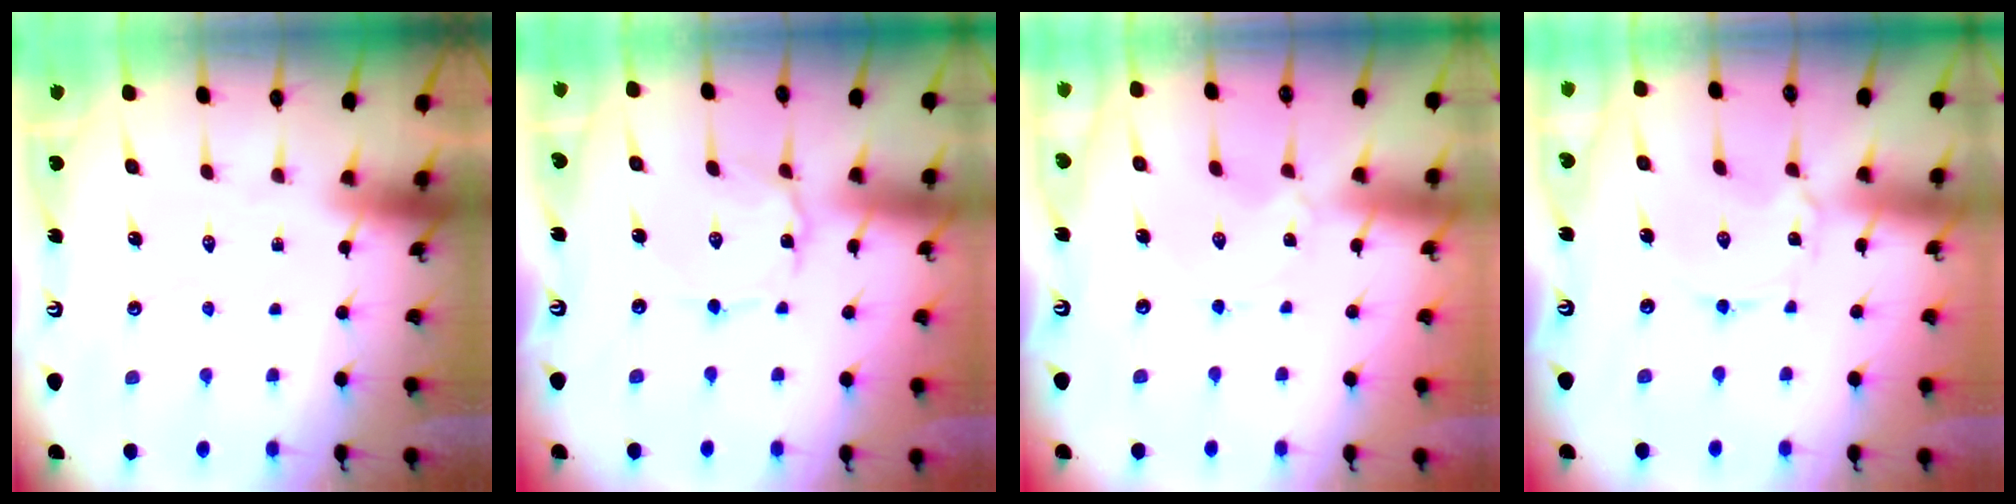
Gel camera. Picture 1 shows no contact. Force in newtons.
{"total": 2.1, "press": 2.0, "slide": 0.2}
{"total": 0.0}
{"total": 1.3, "press": 1.3, "slide": 0.1}